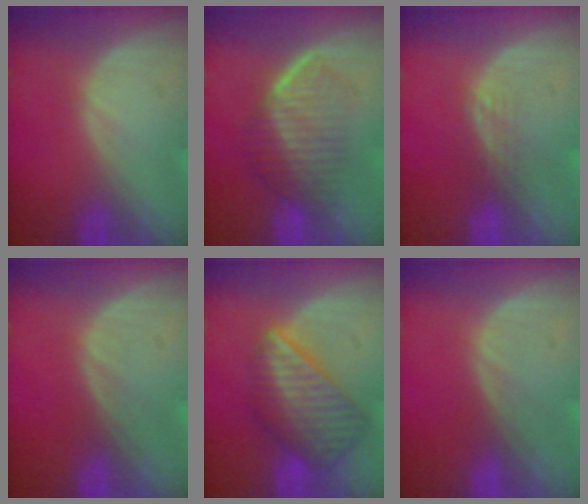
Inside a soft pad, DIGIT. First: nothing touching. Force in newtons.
{"total": 7.0, "press": 6.1, "slide": 3.5}
{"total": 1.5, "press": 1.5, "slide": 0.3}
{"total": 0.0}
{"total": 8.6, "press": 7.6, "slide": 4.0}
{"total": 0.0}